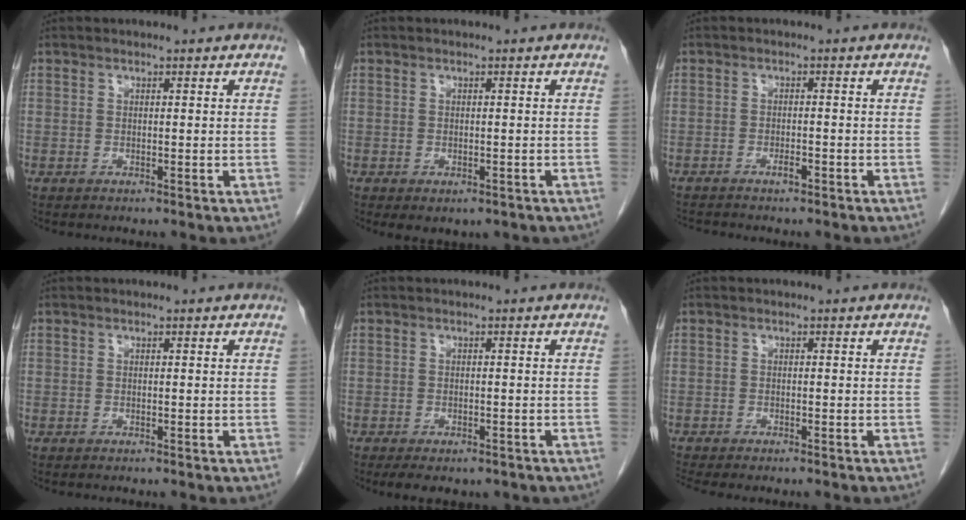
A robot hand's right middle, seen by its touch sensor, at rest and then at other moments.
{"total": 3.2, "force": [-2.0, 1.8, 1.7], "torque": [-0.018, -0.005, -0.019]}
{"total": 2.5, "force": [-2.1, 0.4, 1.3], "torque": [-0.027, 0.000, -0.031]}
{"total": 0.0}
{"total": 6.9, "force": [-5.2, 3.2, 3.3], "torque": [-0.039, -0.002, -0.061]}
{"total": 4.7, "force": [-4.2, 0.7, 1.9], "torque": [-0.022, -0.006, -0.062]}